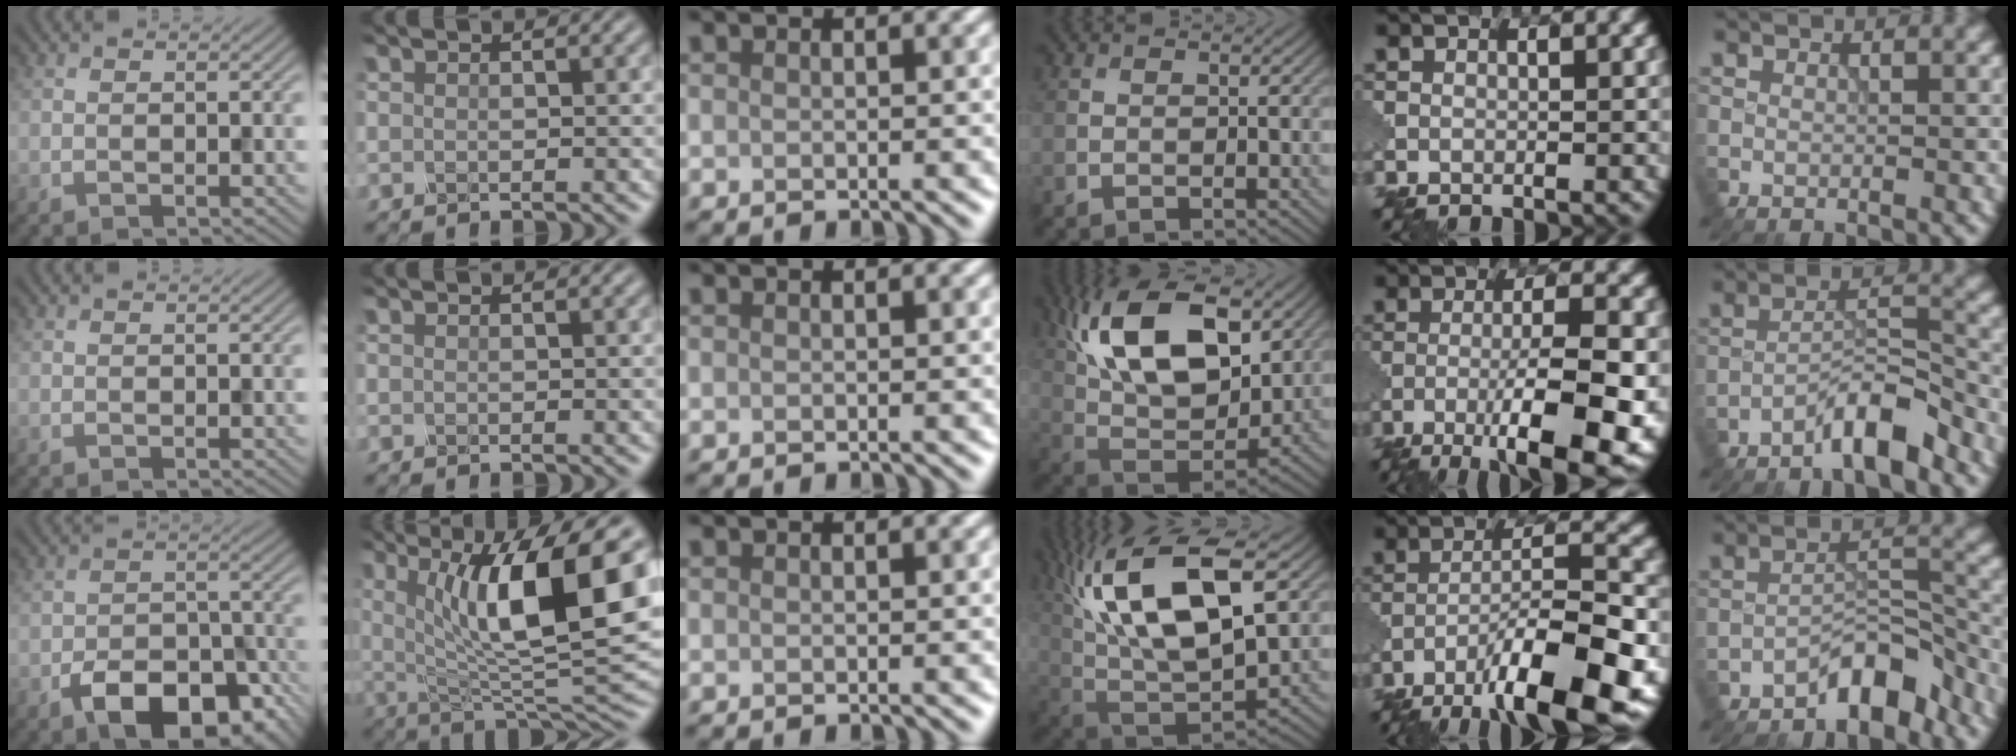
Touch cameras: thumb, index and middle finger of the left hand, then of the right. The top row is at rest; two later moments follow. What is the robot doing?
{"motion": "disassemble", "object": "glue stick"}